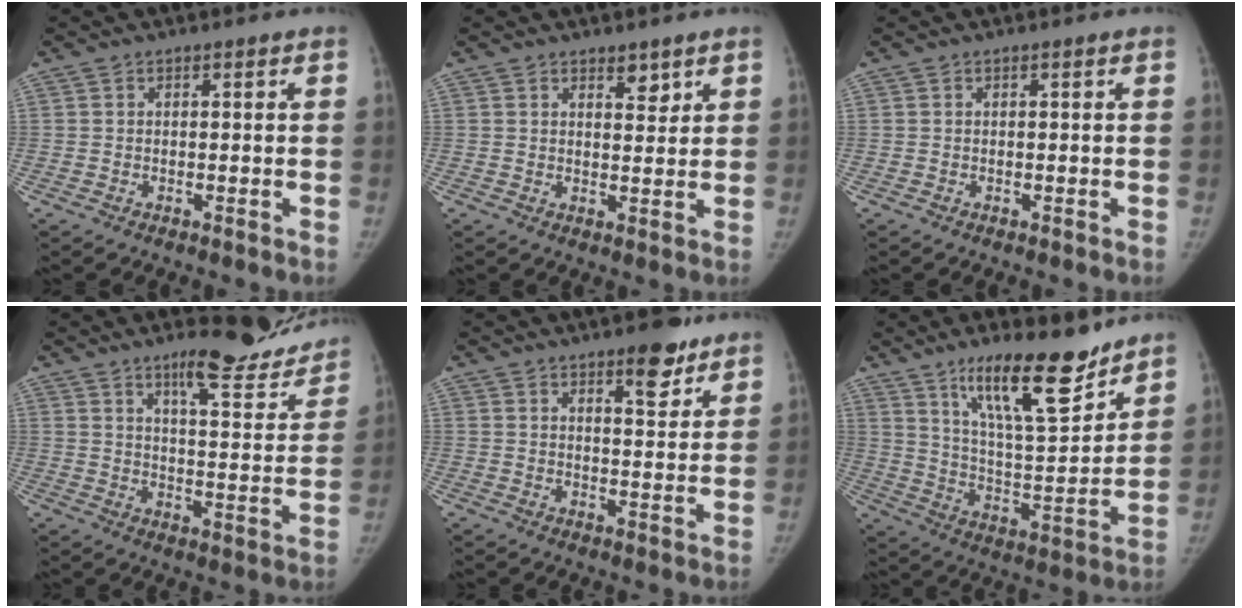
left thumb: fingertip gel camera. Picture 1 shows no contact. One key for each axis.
{"total": 3.1, "fx": 2.2, "fy": 1.6, "fz": 1.6, "tx": -0.007, "ty": -0.015, "tz": 0.035}
{"total": 0.0}
{"total": 14.2, "fx": 12.0, "fy": 3.3, "fz": 6.8, "tx": -0.059, "ty": -0.087, "tz": 0.163}
{"total": 7.4, "fx": 5.0, "fy": 2.7, "fz": 4.8, "tx": -0.046, "ty": -0.031, "tz": 0.069}
{"total": 17.9, "fx": 12.6, "fy": 4.7, "fz": 11.7, "tx": -0.158, "ty": -0.086, "tz": 0.218}